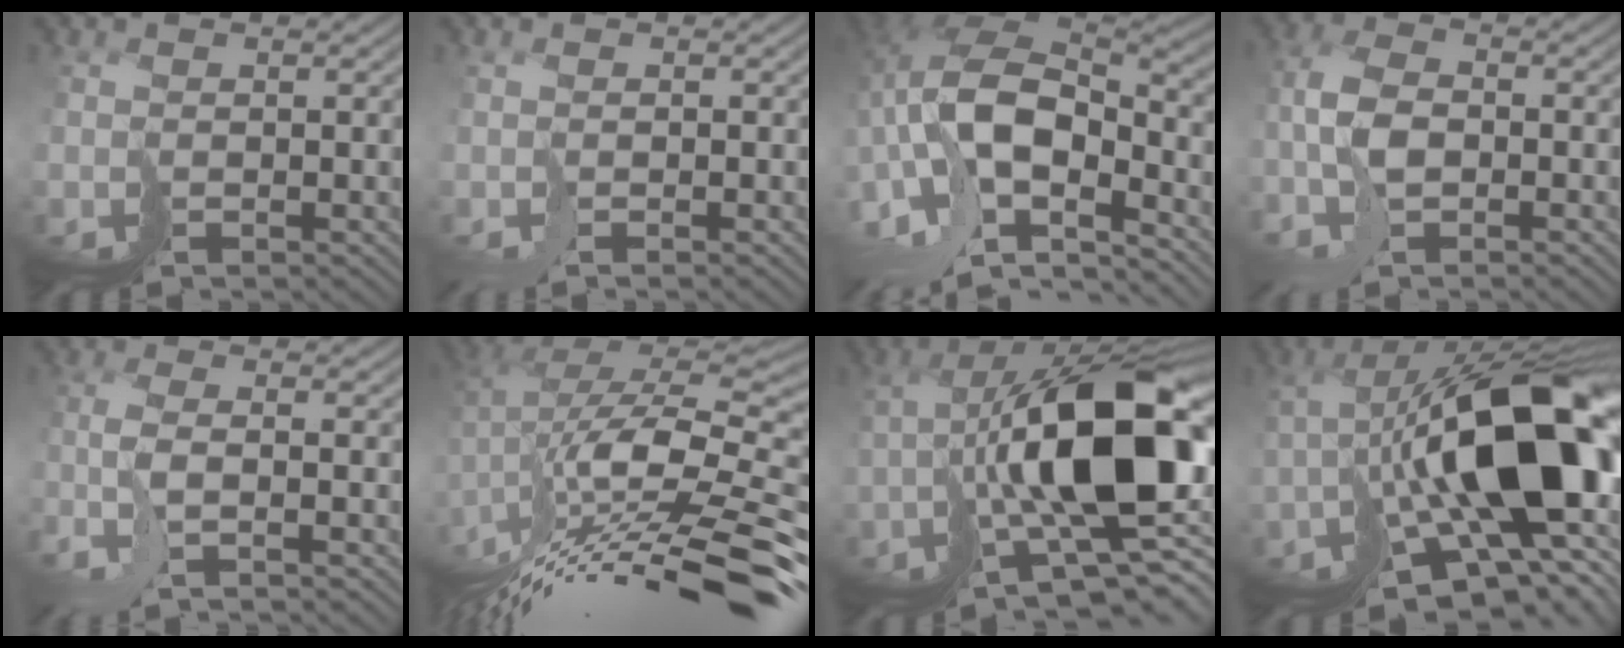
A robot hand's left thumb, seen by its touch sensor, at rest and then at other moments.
{"total": 0.7, "force": [-0.6, -0.1, 0.3], "torque": [-0.003, 0.000, -0.012]}
{"total": 15.3, "force": [-5.4, 8.1, 11.8], "torque": [-0.275, -0.011, -0.100]}
{"total": 5.4, "force": [-1.6, 2.5, 4.5], "torque": [-0.104, 0.007, -0.042]}
{"total": 4.0, "force": [-1.7, 0.2, 3.7], "torque": [-0.072, 0.005, -0.047]}
{"total": 15.6, "force": [-5.7, 5.3, 13.5], "torque": [-0.242, 0.008, -0.096]}
{"total": 16.7, "force": [-1.4, 7.3, 15.0], "torque": [-0.247, -0.007, -0.012]}
{"total": 19.7, "force": [-2.2, 9.5, 17.2], "torque": [-0.293, -0.009, -0.016]}